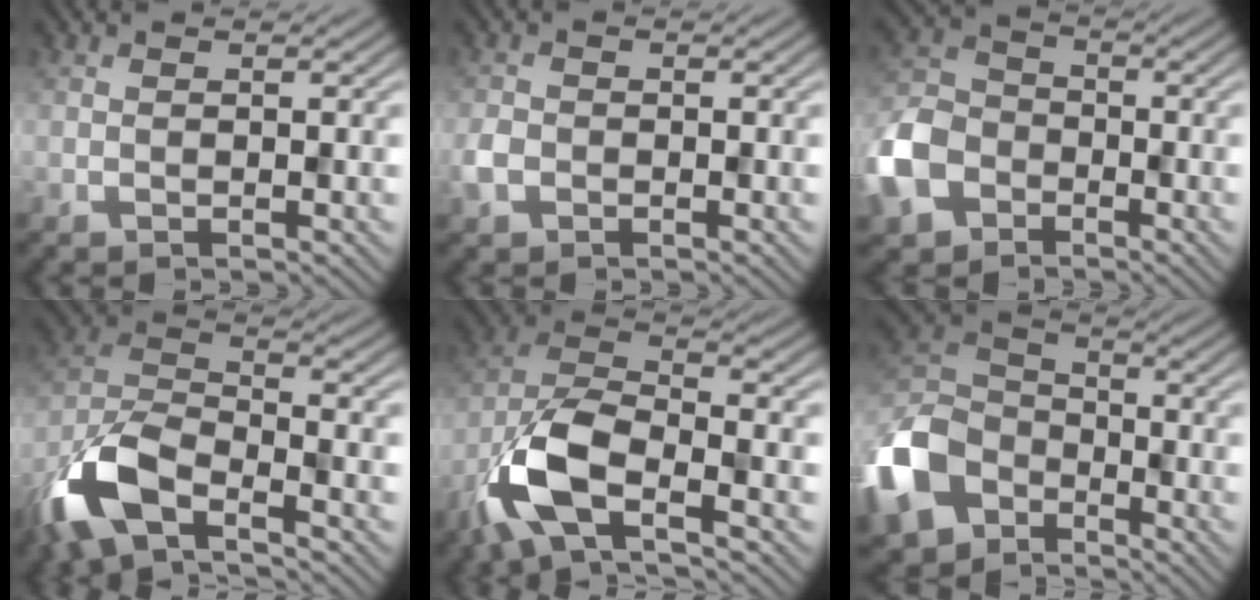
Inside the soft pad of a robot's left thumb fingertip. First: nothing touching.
{"total": 2.2, "force": [-0.9, 1.7, 1.0], "torque": [-0.026, -0.003, -0.024]}
{"total": 9.7, "force": [-4.9, 7.0, 4.7], "torque": [-0.136, -0.018, -0.119]}
{"total": 10.9, "force": [-6.9, 4.1, 7.3], "torque": [-0.159, -0.011, -0.158]}
{"total": 10.5, "force": [-5.4, 4.2, 8.0], "torque": [-0.173, -0.003, -0.123]}
{"total": 13.8, "force": [-7.5, 9.2, 6.9], "torque": [-0.198, -0.027, -0.163]}